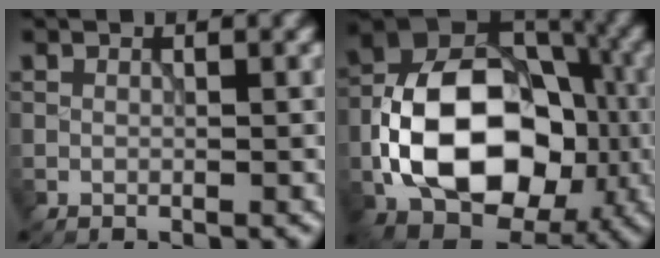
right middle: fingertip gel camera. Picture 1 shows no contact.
{"total": 14.8, "force": [-3.2, 10.0, 10.4], "torque": [-0.167, 0.005, -0.075]}